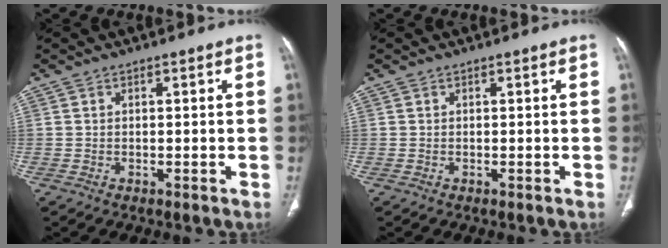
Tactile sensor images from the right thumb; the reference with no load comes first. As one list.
[{"total": 0.0}]